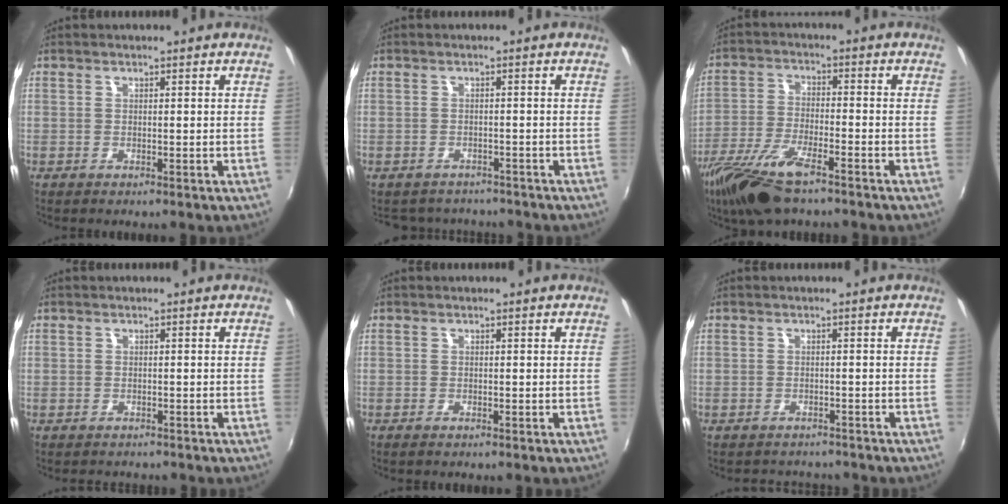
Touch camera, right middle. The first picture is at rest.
{"total": 5.4, "force": [-4.9, 2.3, 0.8], "torque": [-0.023, -0.005, -0.068]}
{"total": 13.2, "force": [-9.3, 3.6, 8.6], "torque": [-0.191, -0.035, -0.182]}
{"total": 1.9, "force": [-1.5, 1.2, 0.0], "torque": [-0.005, 0.005, -0.020]}
{"total": 0.6, "force": [-0.5, 0.2, 0.3], "torque": [-0.007, -0.004, -0.011]}
{"total": 3.2, "force": [-2.7, 1.7, 0.1], "torque": [-0.004, 0.007, -0.040]}